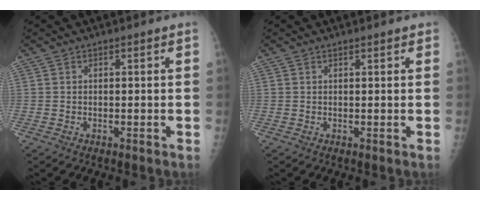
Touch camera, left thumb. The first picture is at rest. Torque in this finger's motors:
{"motor_torque": [-0.12, 0.06, -0.26, -0.19, 0.02]}